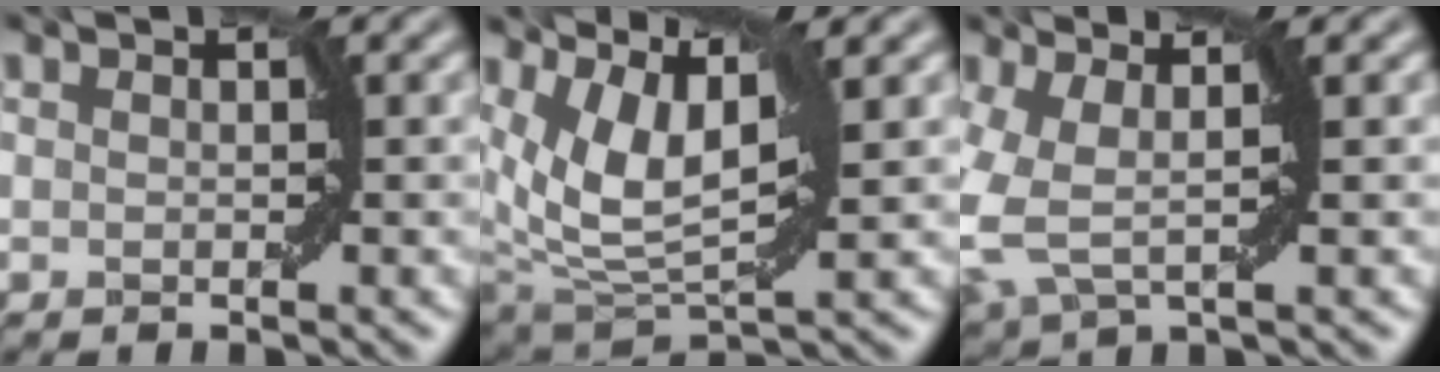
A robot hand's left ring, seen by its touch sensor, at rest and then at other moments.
{"total": 7.4, "force": [3.0, 3.3, 6.0], "torque": [-0.124, -0.001, 0.059]}
{"total": 5.1, "force": [0.2, 2.3, 4.6], "torque": [-0.127, -0.001, 0.002]}